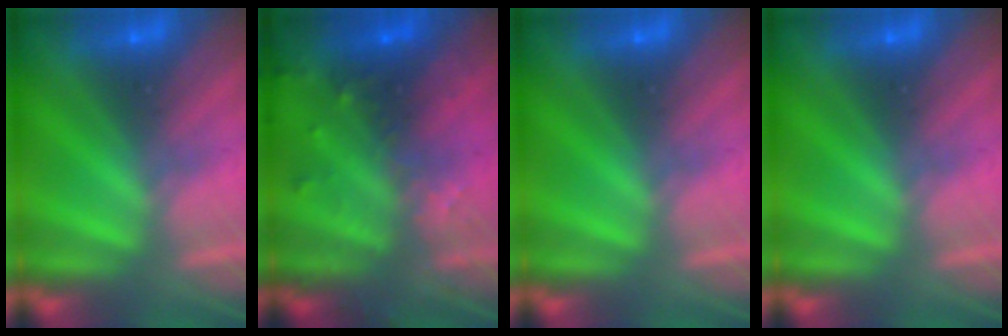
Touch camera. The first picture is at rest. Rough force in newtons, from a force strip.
{"total": 5.7}
{"total": 0.0}
{"total": 0.0}